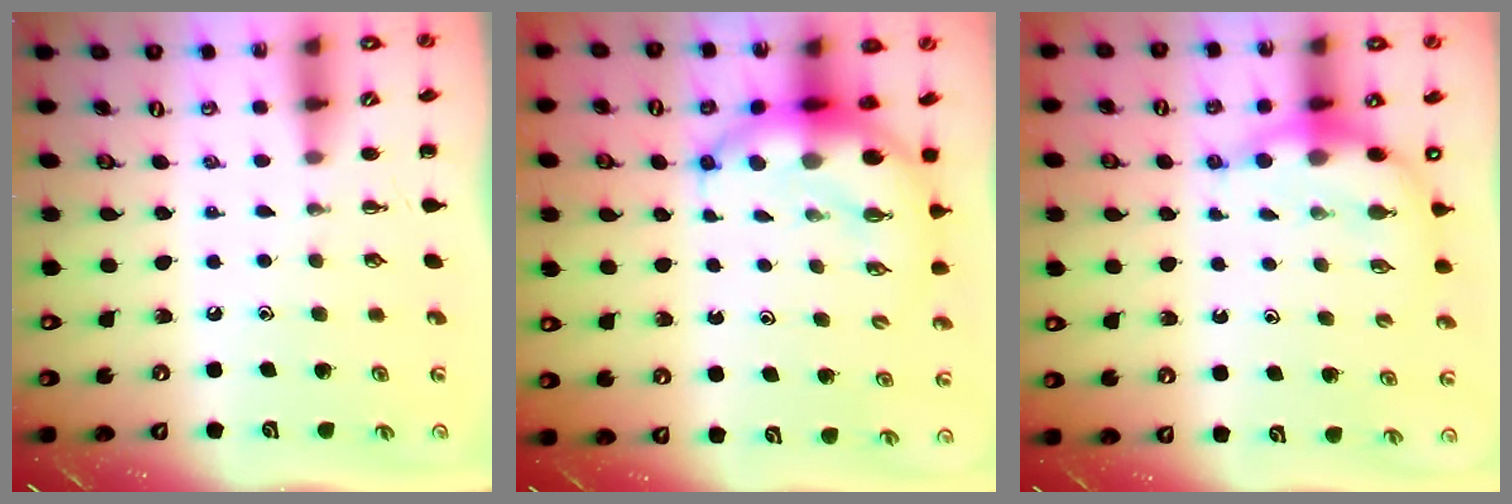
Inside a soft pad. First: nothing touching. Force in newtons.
{"total": 9.4, "press": 9.1, "slide": 2.4}
{"total": 8.4, "press": 8.3, "slide": 1.4}